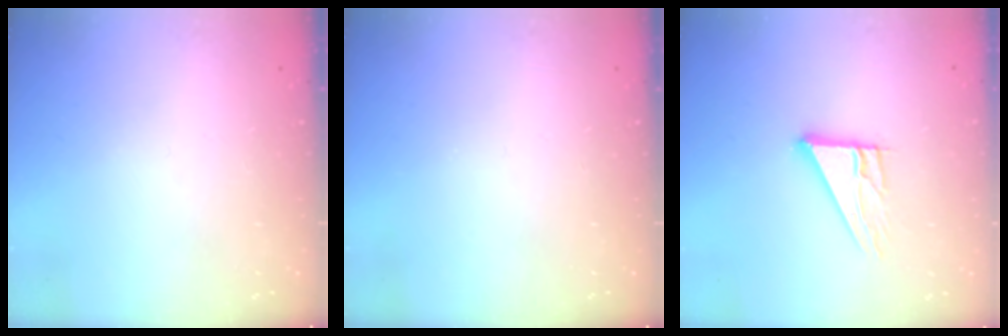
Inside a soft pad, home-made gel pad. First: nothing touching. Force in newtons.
{"total": 0.0}
{"total": 10.7, "press": 10.7, "slide": 0.7}